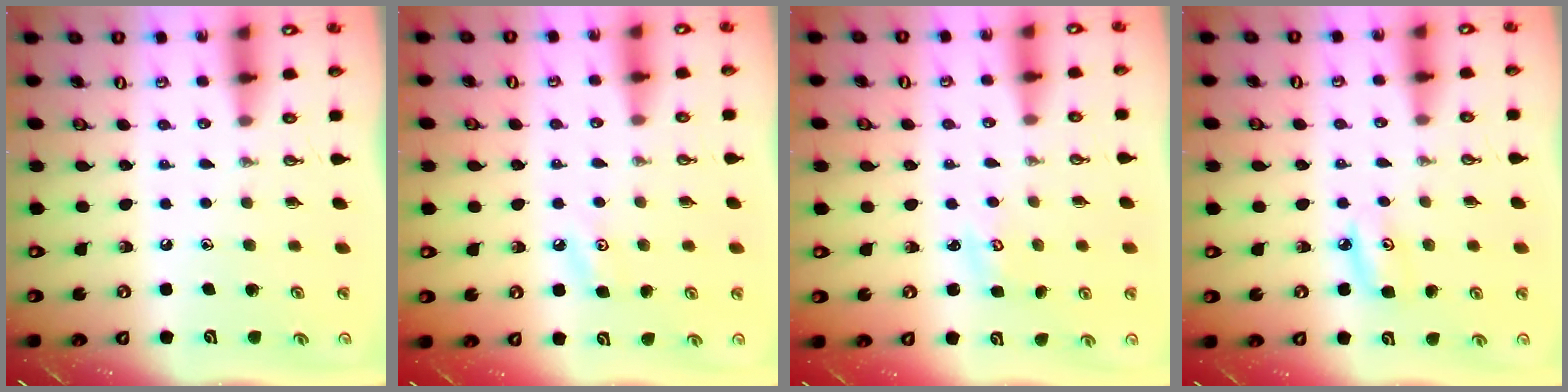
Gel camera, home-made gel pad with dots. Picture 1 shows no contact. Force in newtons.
{"total": 4.1, "press": 4.0, "slide": 0.7}
{"total": 2.5, "press": 2.5, "slide": 0.3}
{"total": 6.5, "press": 6.5, "slide": 0.3}